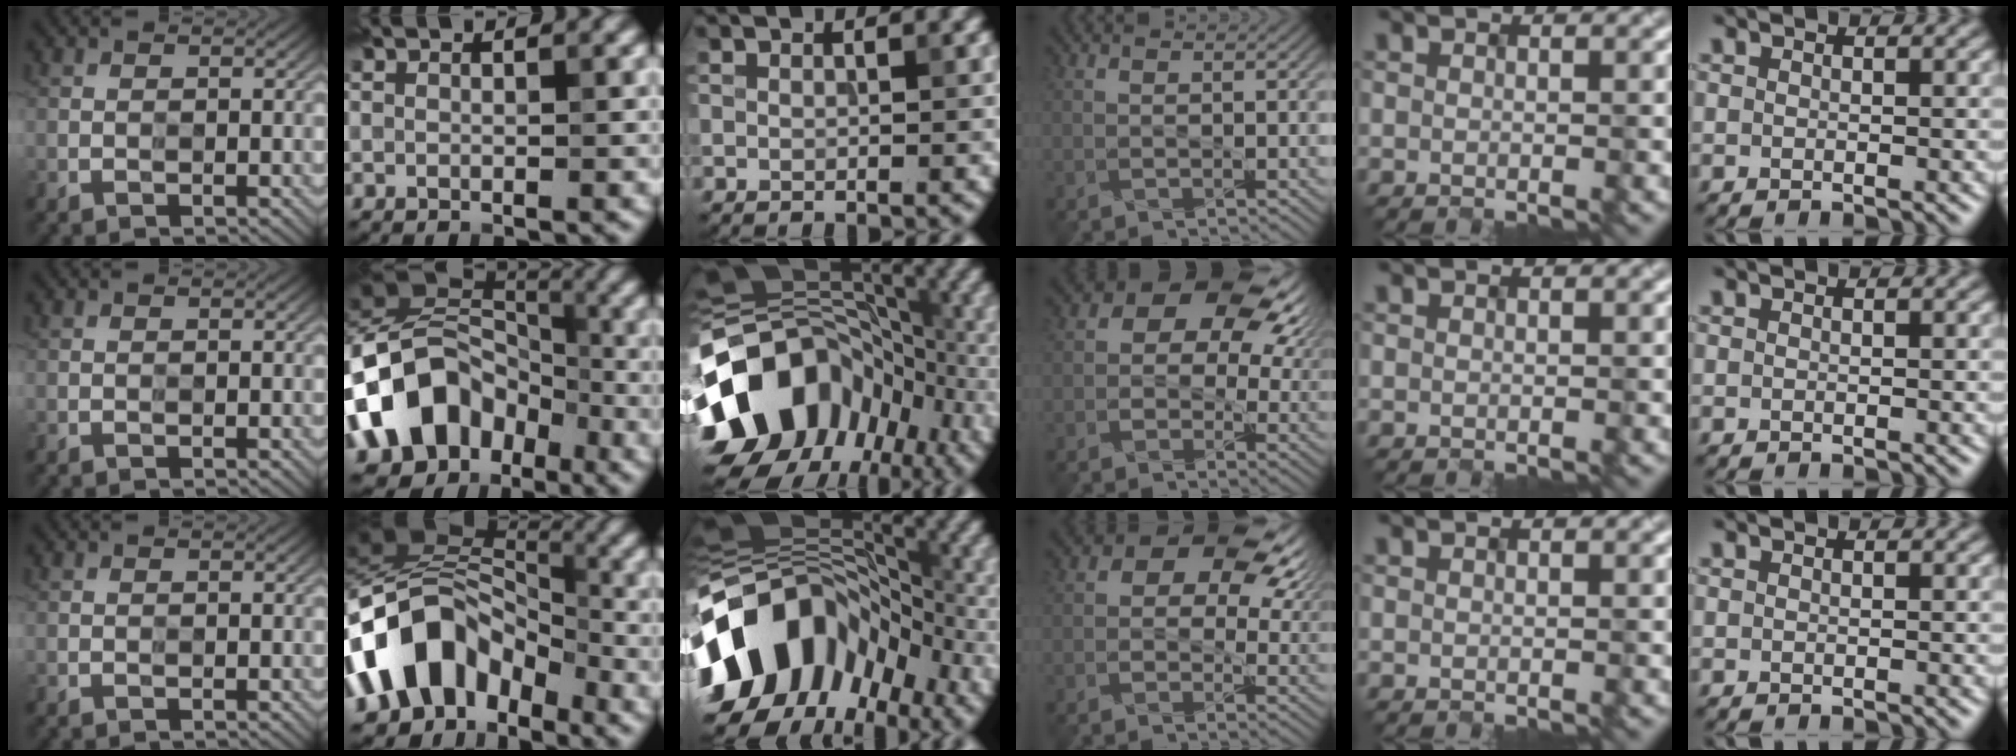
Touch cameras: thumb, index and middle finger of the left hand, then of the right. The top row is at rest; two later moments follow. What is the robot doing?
{"motion": "extract", "object": "drawer"}